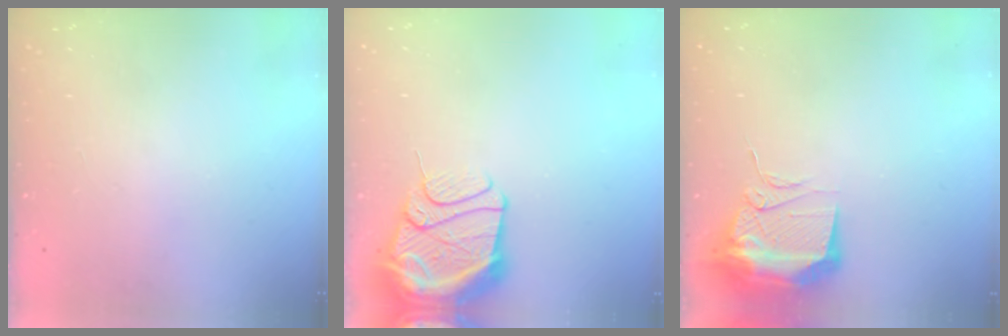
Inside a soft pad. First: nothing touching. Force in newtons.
{"total": 14.8, "press": 14.7, "slide": 1.7}
{"total": 12.6, "press": 12.5, "slide": 1.2}